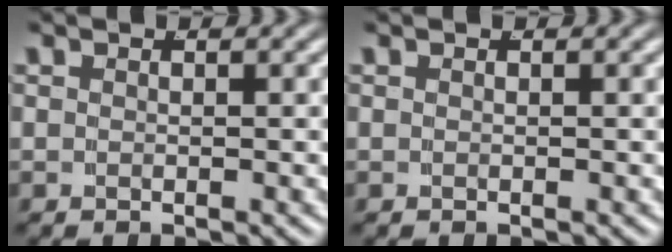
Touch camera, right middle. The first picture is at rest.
{"total": 0.0}